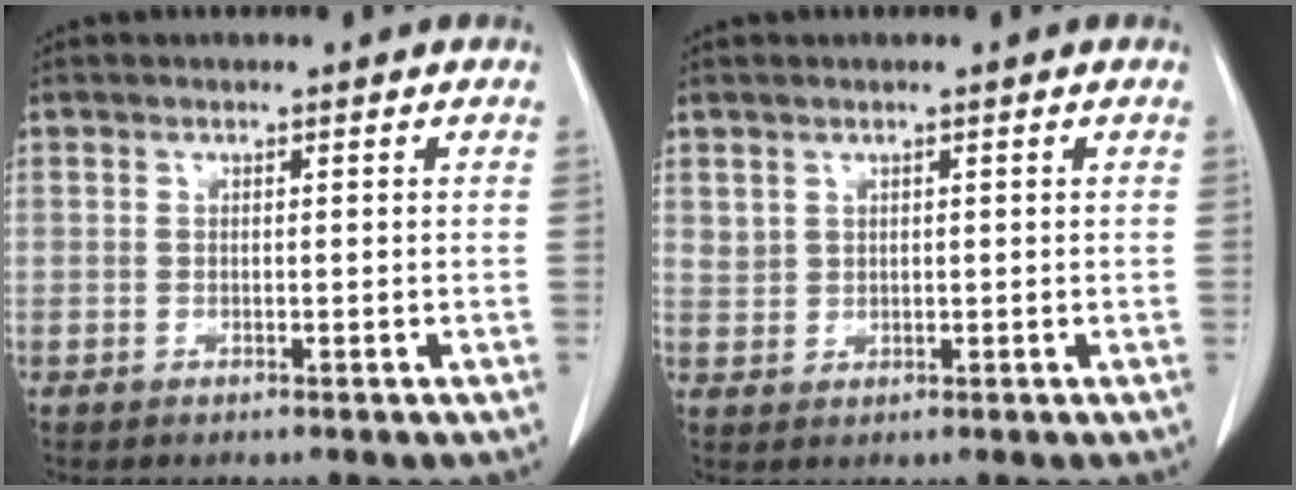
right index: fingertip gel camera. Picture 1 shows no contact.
{"total": 1.7, "force": [1.0, 1.3, 0.3], "torque": [0.002, 0.002, 0.019]}